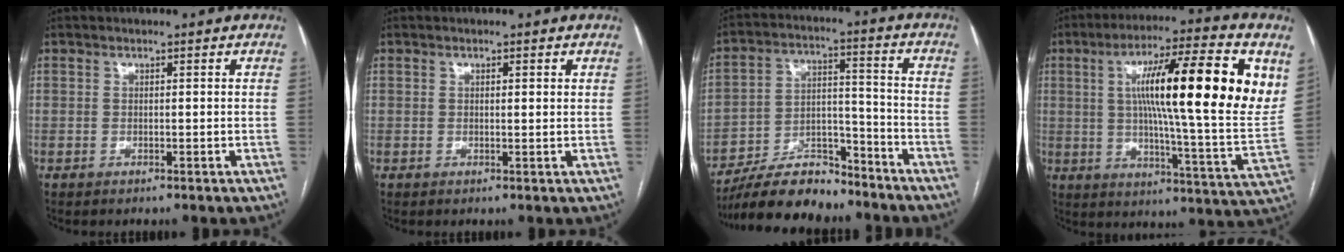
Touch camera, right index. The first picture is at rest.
{"total": 1.1, "force": [0.5, 0.2, 1.0], "torque": [-0.019, 0.001, 0.005]}
{"total": 13.1, "force": [-11.6, 3.8, 4.8], "torque": [-0.078, 0.020, -0.205]}
{"total": 23.7, "force": [6.8, 1.8, 22.6], "torque": [-0.324, 0.013, 0.090]}